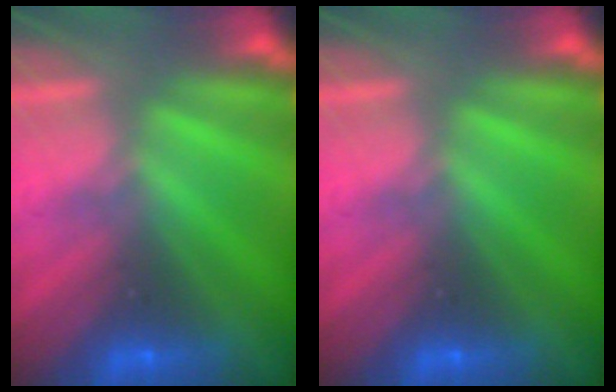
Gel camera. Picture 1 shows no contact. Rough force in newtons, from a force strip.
{"total": 0.0}